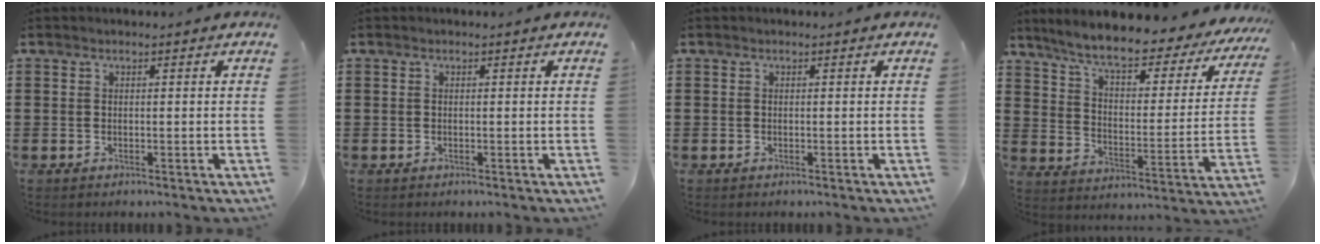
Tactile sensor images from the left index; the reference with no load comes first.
{"total": 0.0}
{"total": 0.0}
{"total": 8.4, "force": [6.8, 1.0, 4.9], "torque": [-0.112, -0.043, 0.110]}